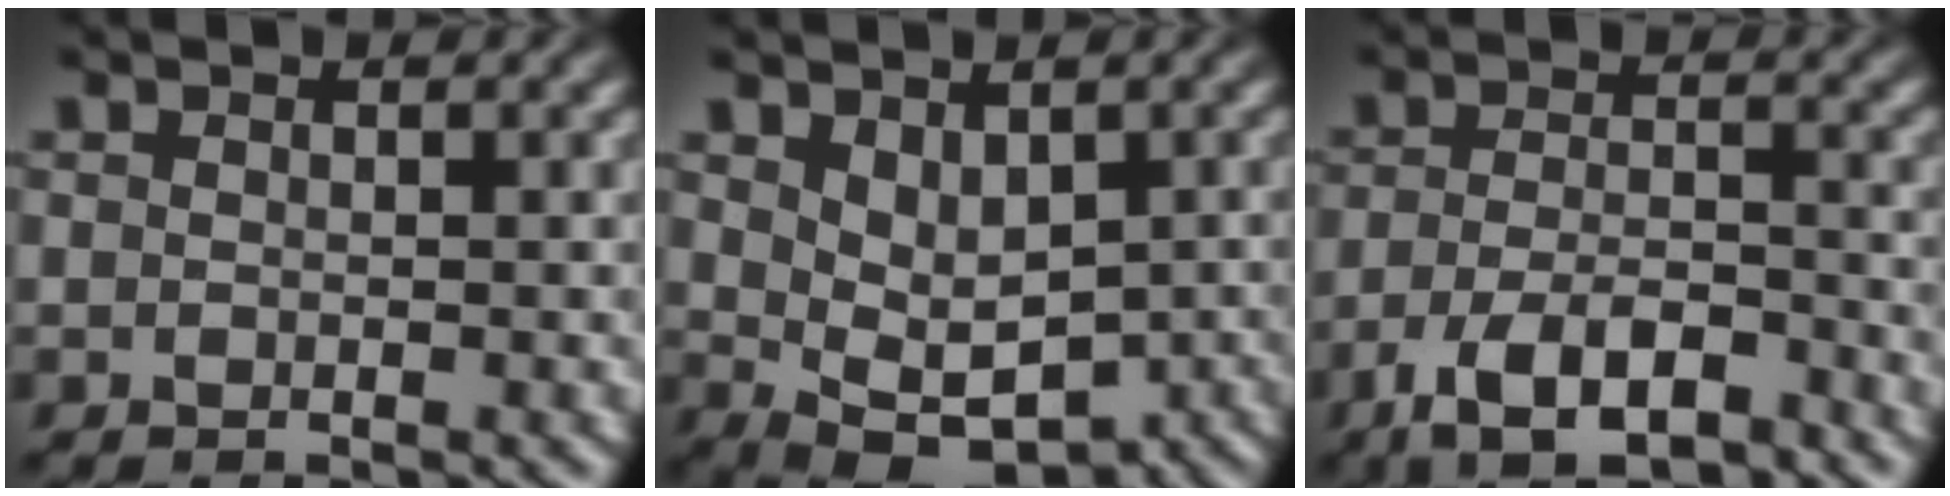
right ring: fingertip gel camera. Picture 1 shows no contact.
{"total": 6.6, "force": [-2.0, 4.3, 4.6], "torque": [-0.080, -0.031, -0.019]}
{"total": 6.1, "force": [-4.0, 2.5, 3.9], "torque": [-0.051, -0.019, -0.056]}